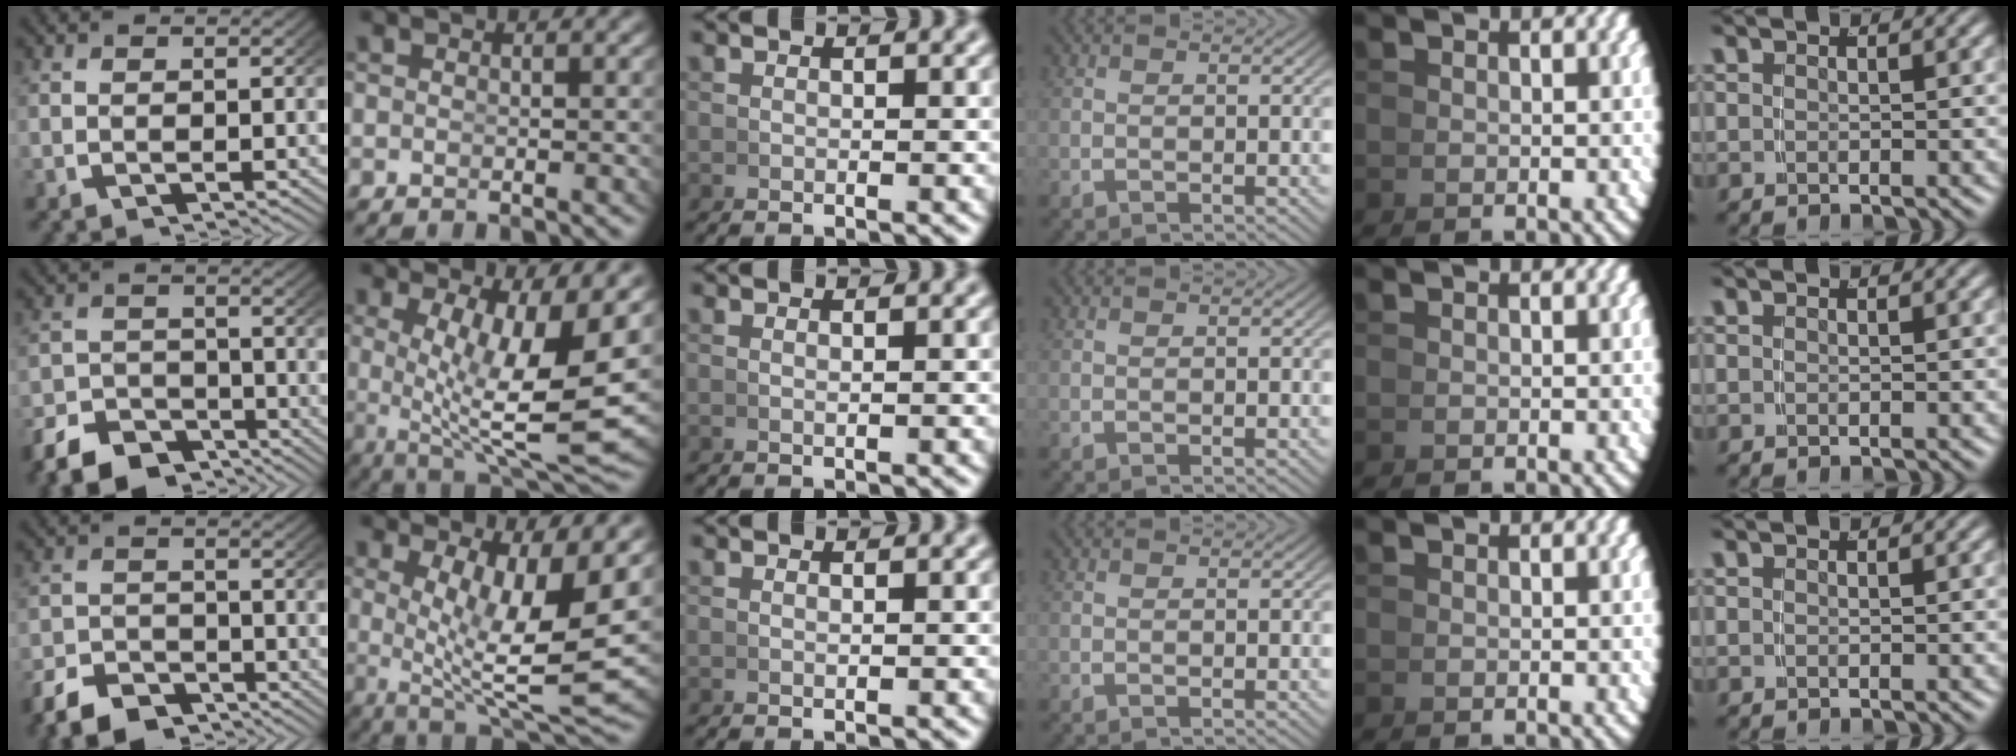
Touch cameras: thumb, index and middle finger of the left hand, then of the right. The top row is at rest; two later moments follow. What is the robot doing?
{"motion": "grasp_and_lifting", "object": "whiteboard"}